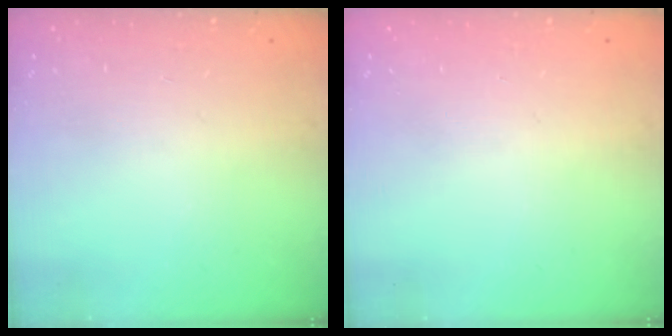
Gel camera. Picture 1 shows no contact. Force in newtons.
{"total": 0.0}